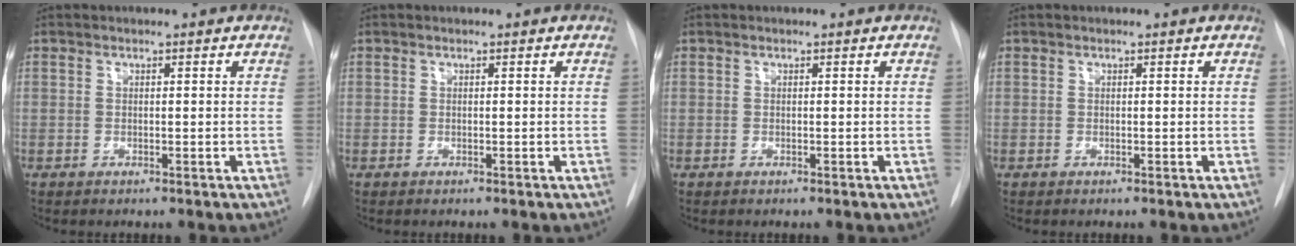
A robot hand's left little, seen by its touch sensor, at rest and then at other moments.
{"total": 0.0}
{"total": 0.0}
{"total": 0.0}